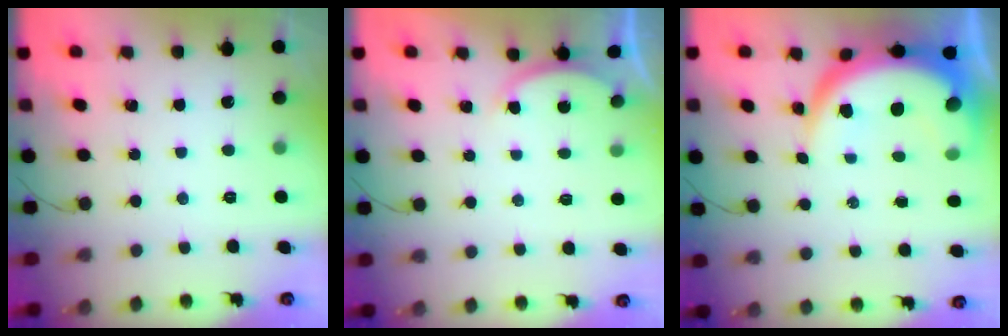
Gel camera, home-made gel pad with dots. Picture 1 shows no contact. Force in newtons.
{"total": 2.2, "press": 2.1, "slide": 0.5}
{"total": 12.1, "press": 12.0, "slide": 1.2}